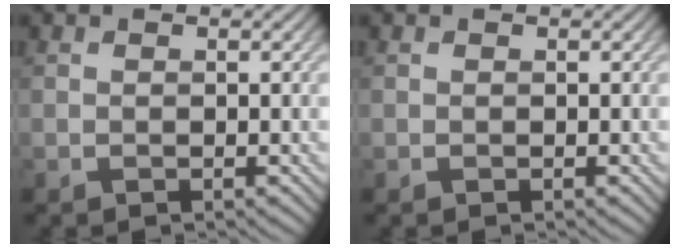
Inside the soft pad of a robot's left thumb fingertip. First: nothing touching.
{"total": 0.0}